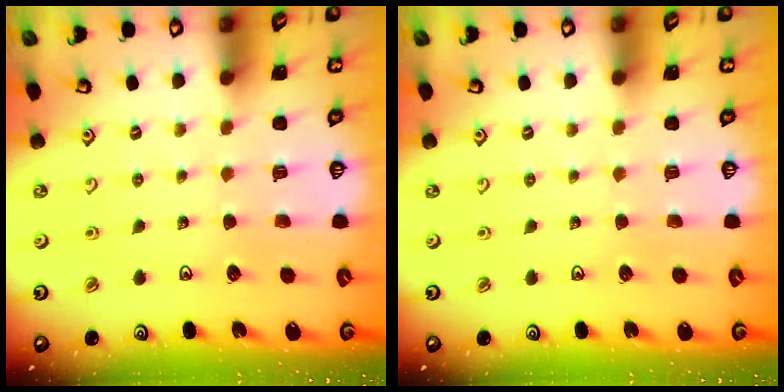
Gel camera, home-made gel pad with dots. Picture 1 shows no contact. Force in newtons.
{"total": 0.0}